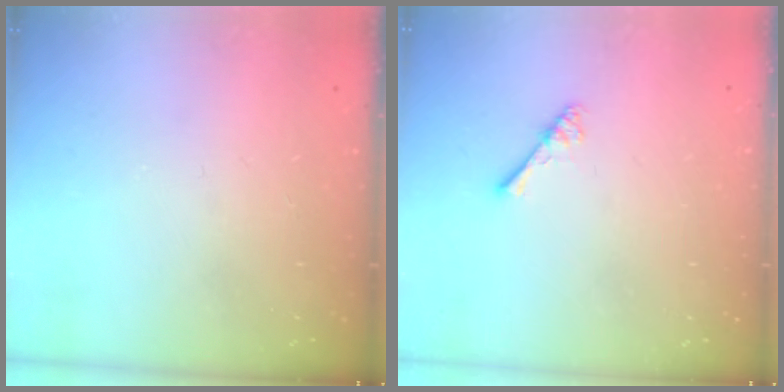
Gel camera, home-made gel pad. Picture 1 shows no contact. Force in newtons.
{"total": 2.5, "press": 2.5, "slide": 0.4}